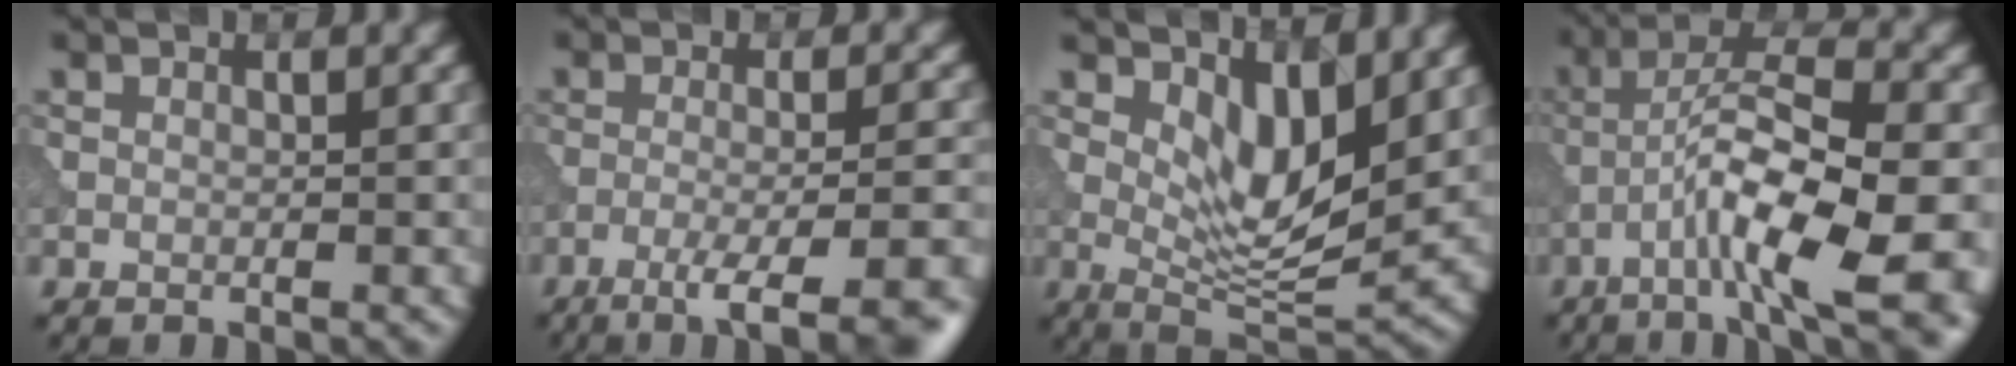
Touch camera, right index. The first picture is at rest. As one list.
[{"total": 8.9, "force": [-5.5, 2.2, 6.6], "torque": [-0.076, -0.009, -0.071]}, {"total": 5.7, "force": [1.9, 2.3, 4.9], "torque": [-0.078, -0.021, 0.036]}, {"total": 11.8, "force": [-5.2, 2.8, 10.2], "torque": [-0.175, 0.003, -0.084]}]